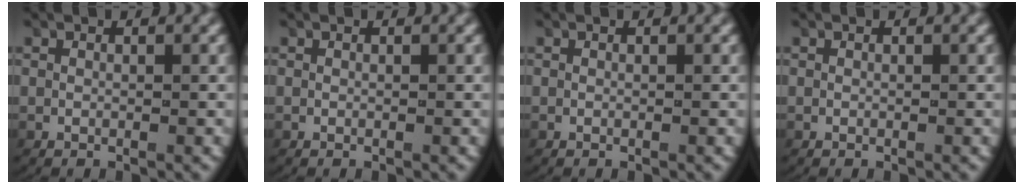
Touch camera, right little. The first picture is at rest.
{"total": 0.0}
{"total": 0.0}
{"total": 0.0}